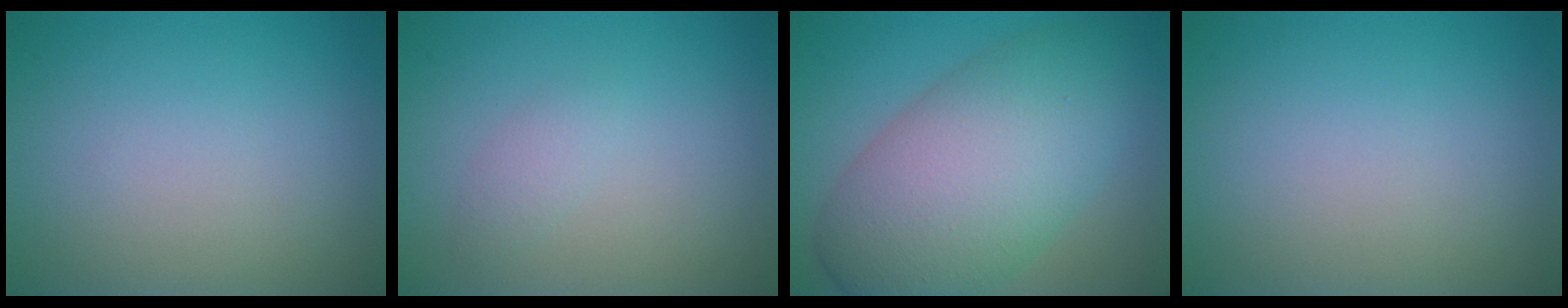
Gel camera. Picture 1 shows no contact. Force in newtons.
{"total": 1.1, "press": 1.1, "slide": 0.0}
{"total": 10.7, "press": 10.7, "slide": 0.2}
{"total": 0.0}